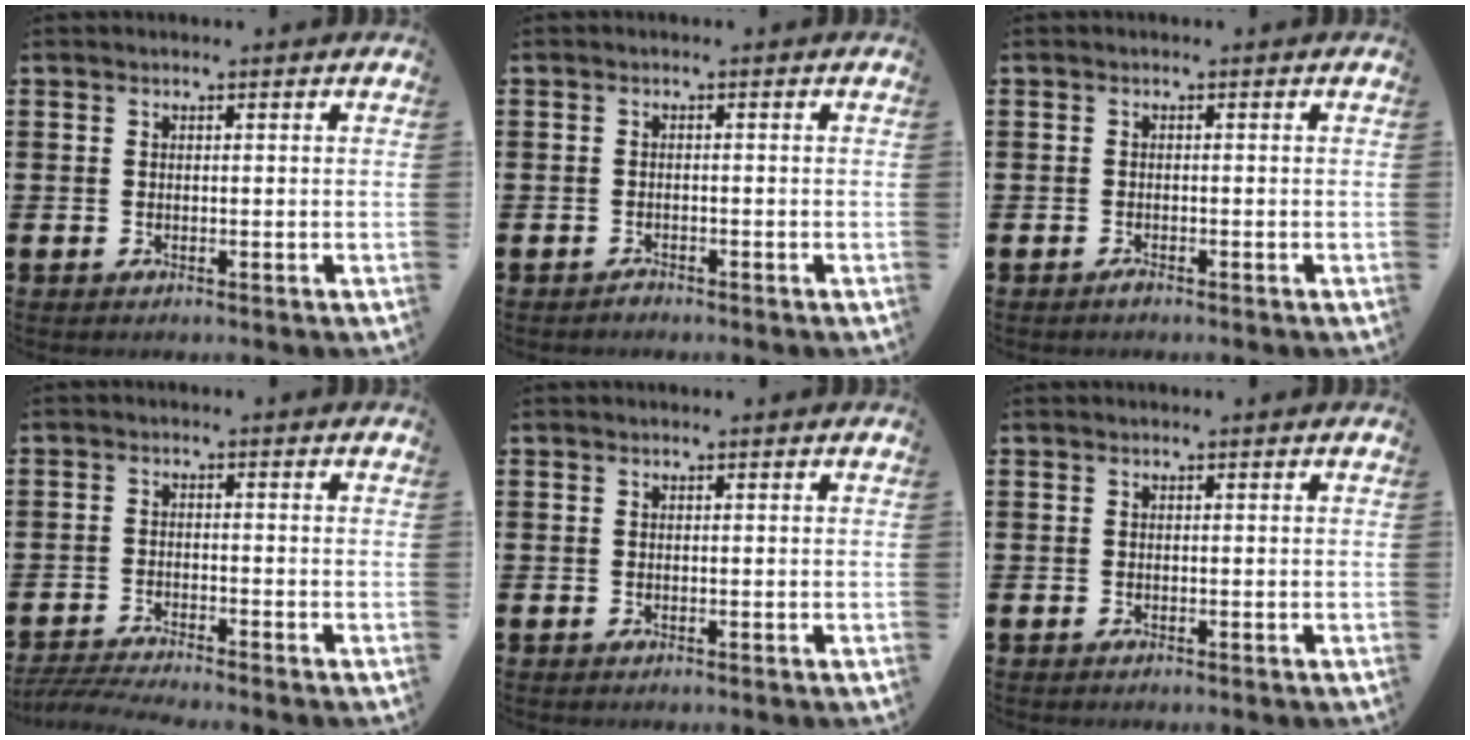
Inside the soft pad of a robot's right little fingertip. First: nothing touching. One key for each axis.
{"total": 0.7, "fx": -0.7, "fy": 0.1, "fz": 0.0, "tx": -0.001, "ty": -0.001, "tz": -0.015}
{"total": 0.6, "fx": -0.5, "fy": 0.1, "fz": 0.4, "tx": -0.008, "ty": -0.003, "tz": -0.010}
{"total": 2.8, "fx": -2.6, "fy": -0.1, "fz": 0.8, "tx": -0.011, "ty": -0.001, "tz": -0.052}
{"total": 0.0}
{"total": 0.0}